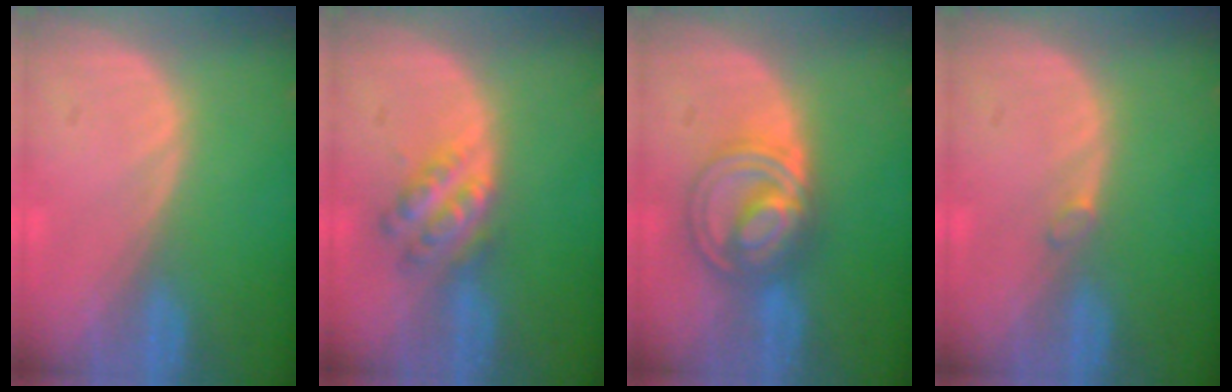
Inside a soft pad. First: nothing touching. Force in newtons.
{"total": 5.5, "press": 5.0, "slide": 2.4}
{"total": 7.4, "press": 7.3, "slide": 0.4}
{"total": 0.9, "press": 0.8, "slide": 0.2}